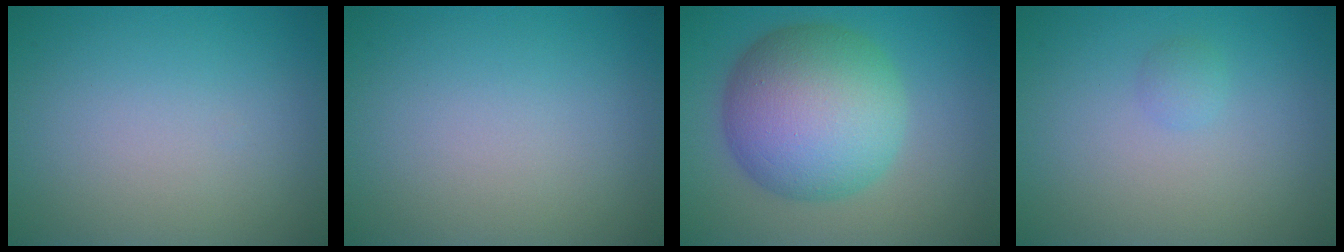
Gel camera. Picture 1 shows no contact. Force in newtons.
{"total": 0.0}
{"total": 10.8, "press": 10.8, "slide": 0.2}
{"total": 0.8, "press": 0.8, "slide": 0.1}